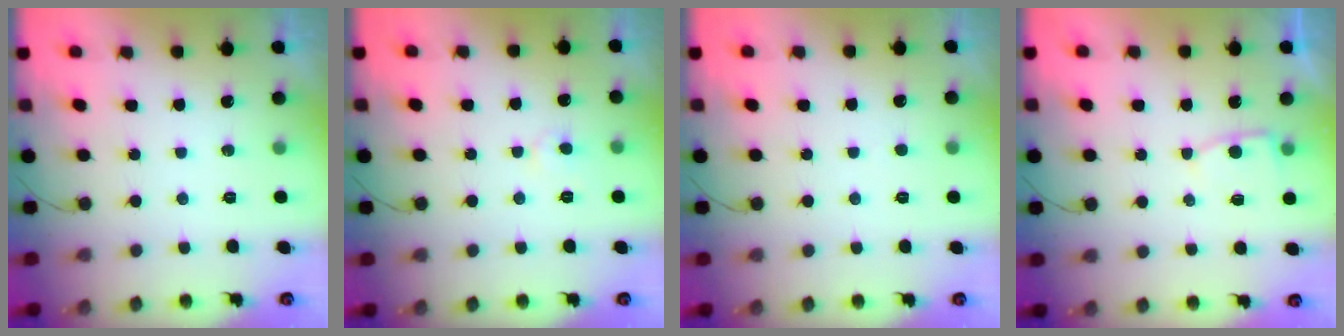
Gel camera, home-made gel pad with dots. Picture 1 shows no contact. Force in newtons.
{"total": 3.8, "press": 3.8, "slide": 0.3}
{"total": 2.2, "press": 2.2, "slide": 0.2}
{"total": 4.6, "press": 4.5, "slide": 0.5}